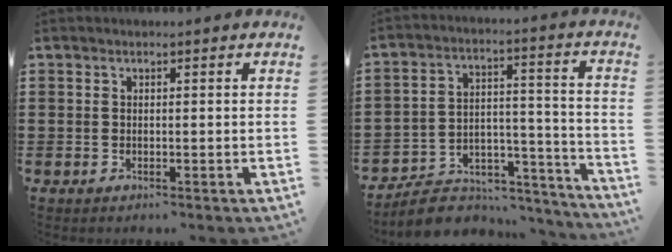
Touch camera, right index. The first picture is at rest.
{"total": 6.8, "force": [-5.9, 3.0, 1.5], "torque": [-0.029, 0.016, -0.112]}